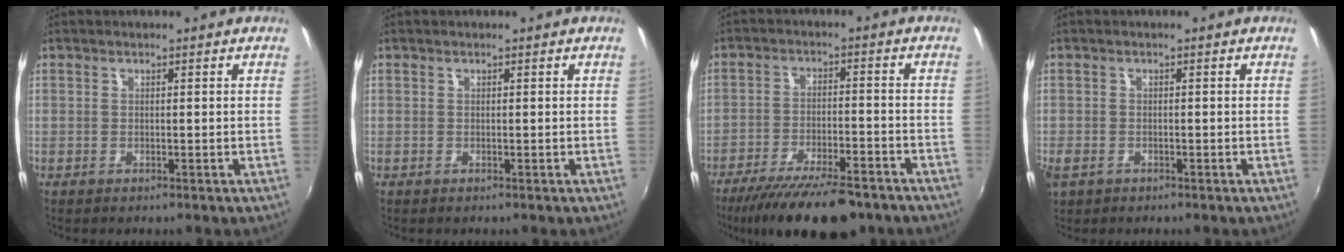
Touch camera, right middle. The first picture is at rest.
{"total": 0.0}
{"total": 16.5, "force": [-13.0, 4.2, 9.1], "torque": [-0.180, -0.036, -0.200]}
{"total": 3.9, "force": [-1.9, 2.6, 2.1], "torque": [-0.049, -0.011, -0.035]}